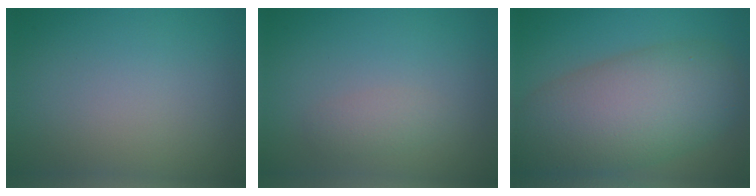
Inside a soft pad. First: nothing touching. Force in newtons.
{"total": 1.5, "press": 1.5, "slide": 0.1}
{"total": 11.4, "press": 11.3, "slide": 0.8}